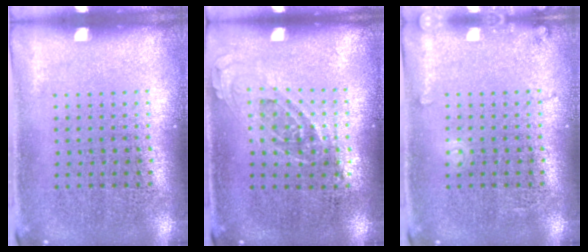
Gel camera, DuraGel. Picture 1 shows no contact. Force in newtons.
{"total": 0.8, "press": 0.7, "slide": 0.3}
{"total": 1.2, "press": 1.2, "slide": 0.1}